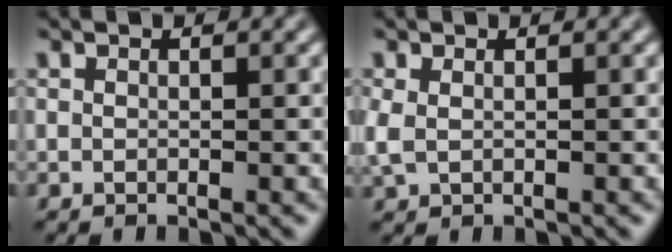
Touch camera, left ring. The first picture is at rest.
{"total": 1.5, "force": [-0.4, 1.1, 0.9], "torque": [-0.037, 0.002, 0.004]}